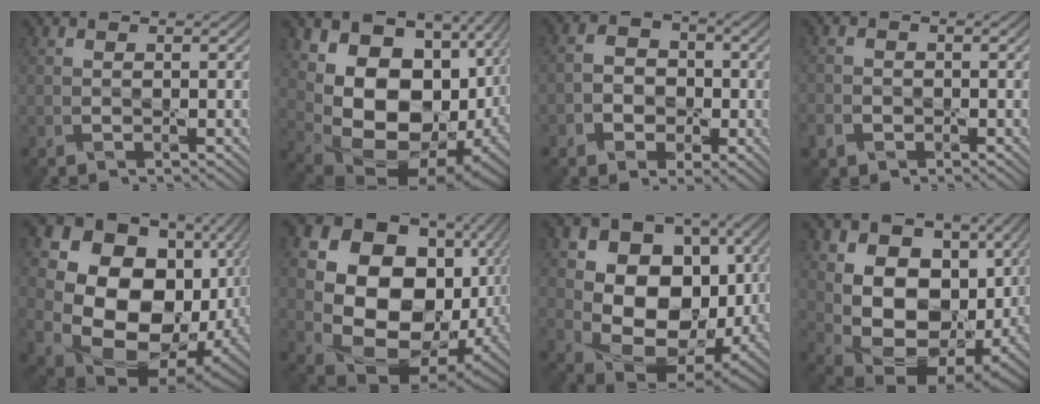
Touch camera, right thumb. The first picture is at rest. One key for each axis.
{"total": 18.4, "fx": 2.1, "fy": 13.0, "fz": 12.9, "tx": -0.226, "ty": -0.039, "tz": 0.088}
{"total": 4.7, "fx": -1.4, "fy": 4.0, "fz": 2.1, "tx": -0.026, "ty": -0.002, "tz": -0.041}
{"total": 2.4, "fx": -1.4, "fy": 1.8, "fz": 0.8, "tx": -0.024, "ty": -0.007, "tz": -0.034}
{"total": 21.0, "fx": 2.4, "fy": 16.3, "fz": 12.9, "tx": -0.285, "ty": -0.024, "tz": 0.100}
{"total": 21.3, "fx": 3.3, "fy": 16.7, "fz": 12.8, "tx": -0.285, "ty": -0.012, "tz": 0.106}
{"total": 15.1, "fx": 0.5, "fy": 11.2, "fz": 10.1, "tx": -0.180, "ty": -0.013, "tz": 0.014}
{"total": 16.6, "fx": 1.8, "fy": 11.7, "fz": 11.6, "tx": -0.211, "ty": -0.038, "tz": 0.061}